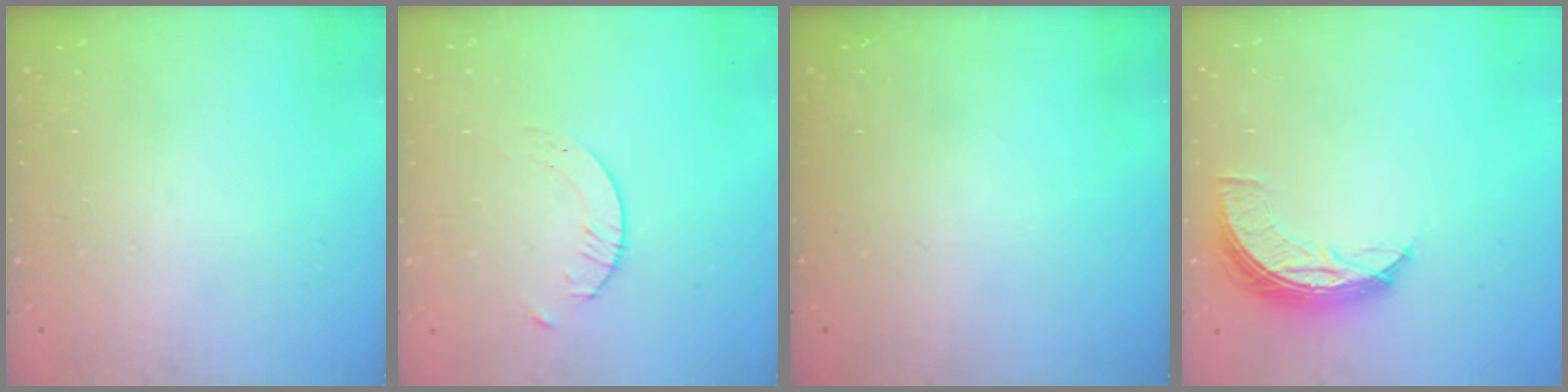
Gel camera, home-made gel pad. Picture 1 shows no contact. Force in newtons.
{"total": 1.7, "press": 1.7, "slide": 0.2}
{"total": 0.0}
{"total": 7.7, "press": 7.6, "slide": 0.7}